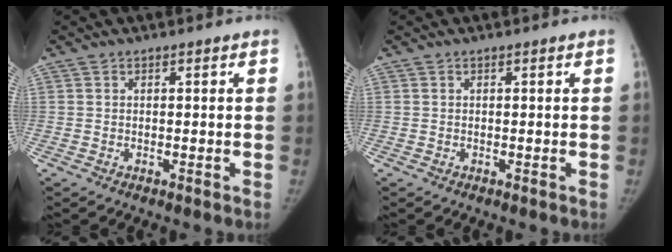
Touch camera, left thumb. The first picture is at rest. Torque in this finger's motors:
{"motor_torque": [-0.12, 0.10, 0.21, -0.15, 0.00]}